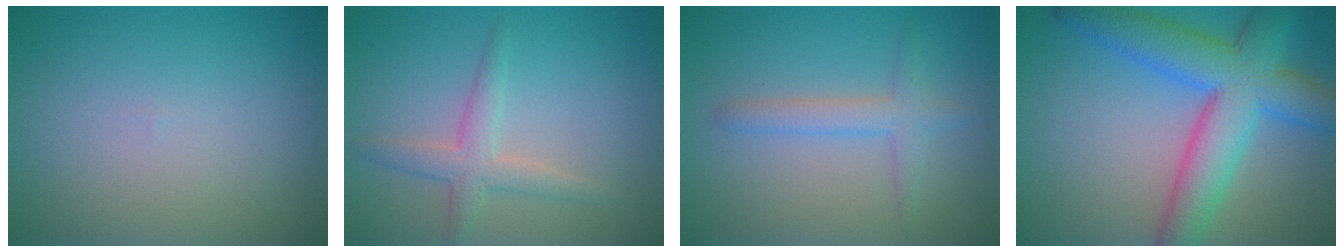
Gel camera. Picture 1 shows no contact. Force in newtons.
{"total": 2.6, "press": 2.6, "slide": 0.1}
{"total": 2.3, "press": 2.3, "slide": 0.0}
{"total": 8.9, "press": 8.9, "slide": 0.4}